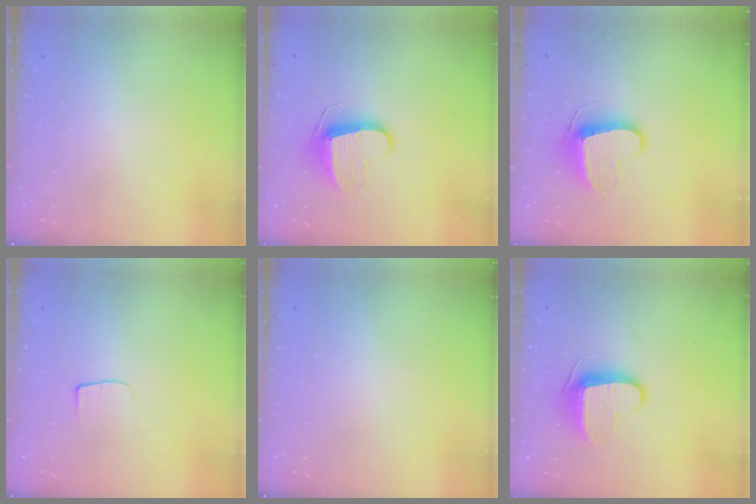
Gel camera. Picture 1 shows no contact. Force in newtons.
{"total": 9.8, "press": 9.8, "slide": 0.2}
{"total": 9.7, "press": 9.7, "slide": 0.4}
{"total": 4.8, "press": 4.8, "slide": 0.6}
{"total": 0.0}
{"total": 9.2, "press": 9.2, "slide": 0.9}